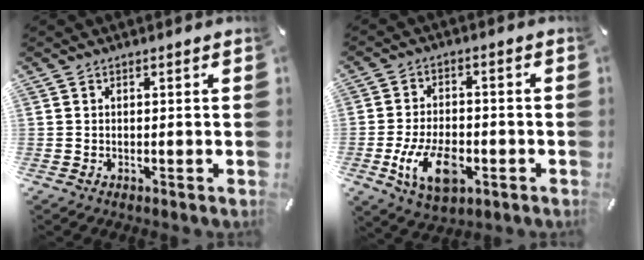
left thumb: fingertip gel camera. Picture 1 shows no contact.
{"total": 12.0, "force": [-3.9, 7.1, 8.9], "torque": [-0.179, 0.001, -0.068]}